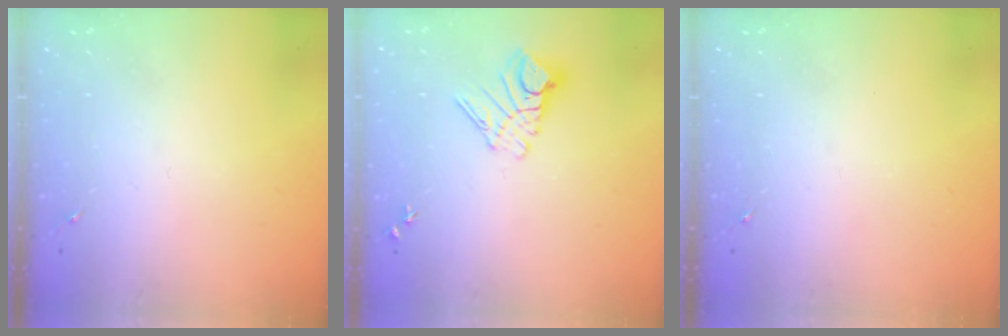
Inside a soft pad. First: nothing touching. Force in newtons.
{"total": 9.6, "press": 9.6, "slide": 1.0}
{"total": 0.0}